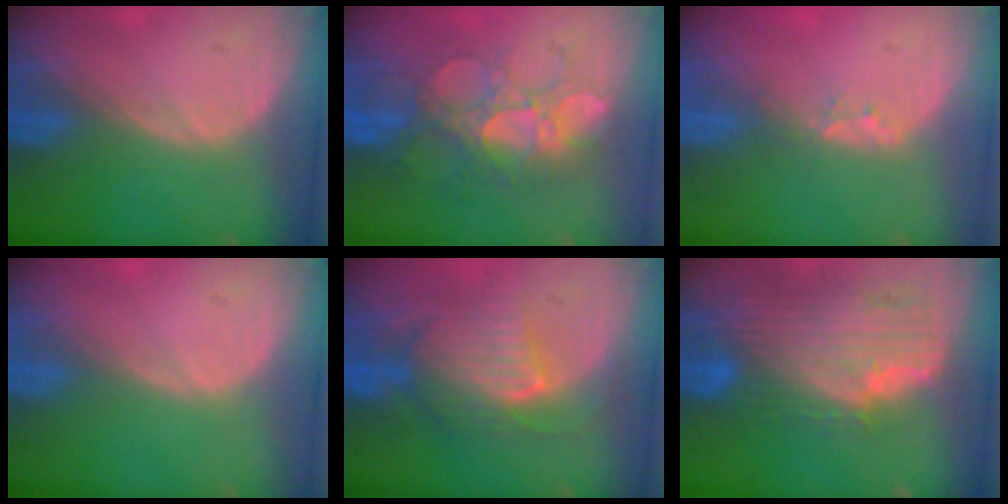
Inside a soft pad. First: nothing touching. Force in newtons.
{"total": 9.8, "press": 9.2, "slide": 3.4}
{"total": 1.7, "press": 1.5, "slide": 0.9}
{"total": 0.0}
{"total": 8.4, "press": 8.3, "slide": 1.6}
{"total": 11.7, "press": 10.0, "slide": 6.2}